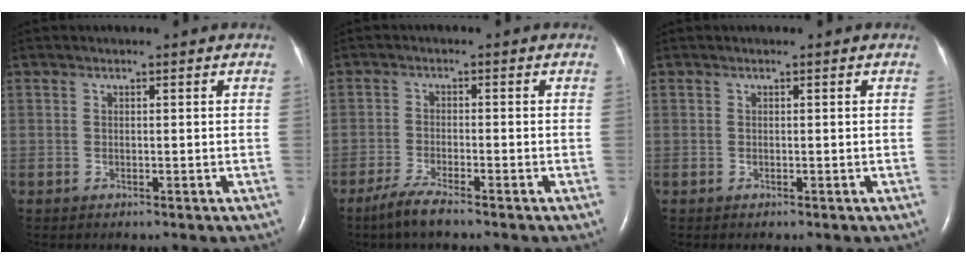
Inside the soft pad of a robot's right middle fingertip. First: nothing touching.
{"total": 4.0, "force": [-3.1, 0.1, 2.6], "torque": [-0.064, -0.011, -0.063]}
{"total": 0.0}